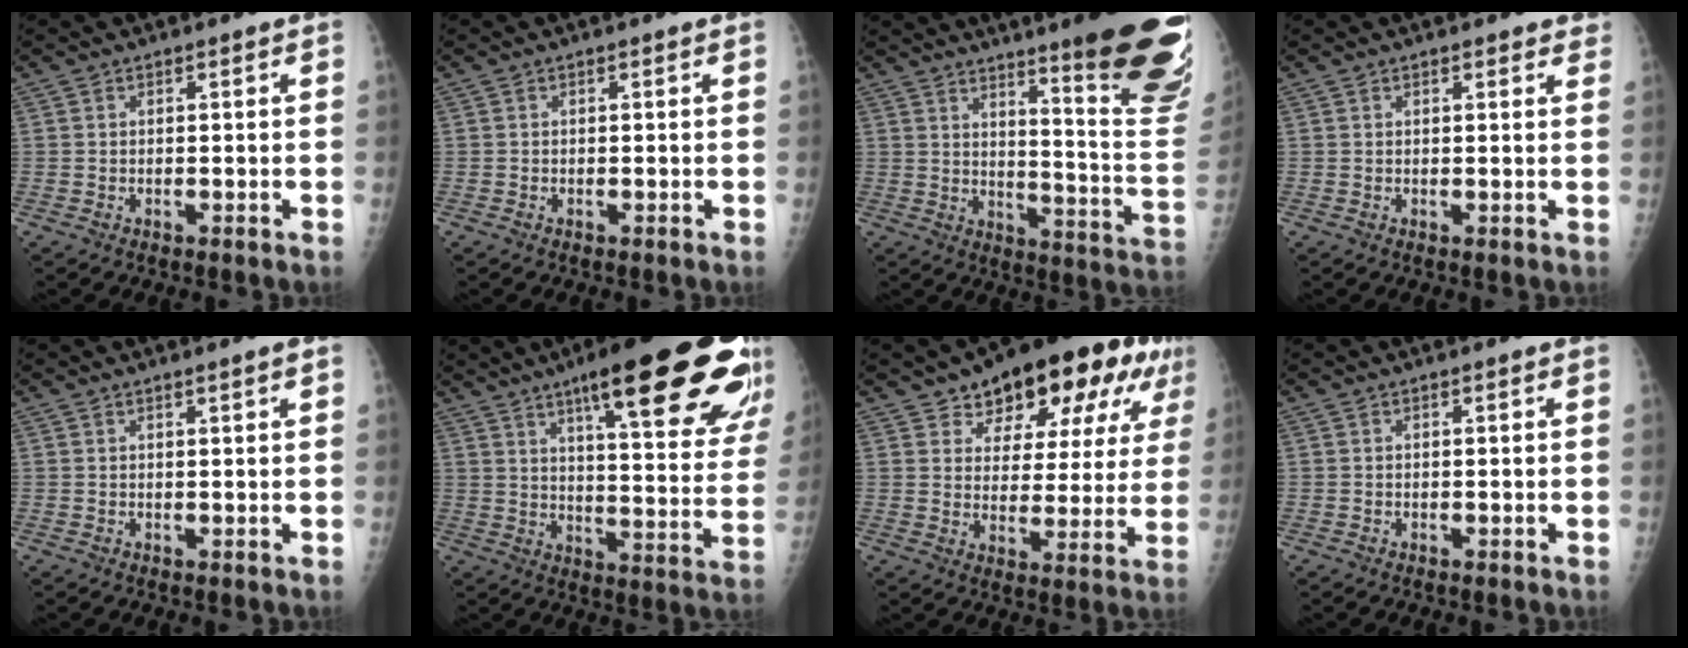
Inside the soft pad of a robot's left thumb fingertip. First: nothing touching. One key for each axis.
{"total": 0.0}
{"total": 24.6, "fx": 15.6, "fy": 3.2, "fz": 18.8, "tx": -0.198, "ty": -0.100, "tz": 0.208}
{"total": 2.3, "fx": 1.9, "fy": 0.9, "fz": 1.0, "tx": 0.012, "ty": -0.002, "tz": 0.015}
{"total": 1.2, "fx": 0.8, "fy": -0.1, "fz": 0.9, "tx": -0.014, "ty": -0.004, "tz": 0.013}
{"total": 28.4, "fx": 16.6, "fy": 6.0, "fz": 22.2, "tx": -0.255, "ty": -0.047, "tz": 0.231}
{"total": 19.5, "fx": 11.3, "fy": 9.7, "fz": 12.7, "tx": -0.135, "ty": -0.012, "tz": 0.159}
{"total": 0.0}